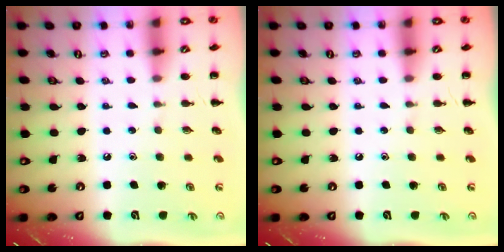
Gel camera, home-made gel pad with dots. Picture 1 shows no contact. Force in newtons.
{"total": 0.0}